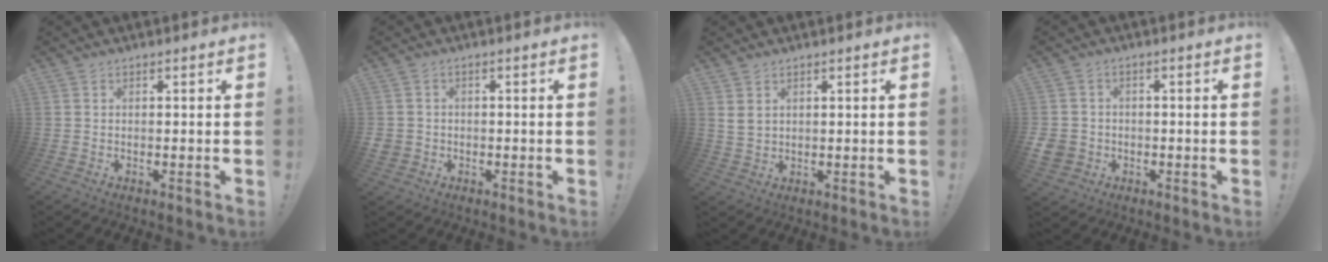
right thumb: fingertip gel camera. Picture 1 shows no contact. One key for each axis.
{"total": 2.6, "fx": -0.5, "fy": 2.4, "fz": 0.9, "tx": -0.023, "ty": 0.002, "tz": -0.008}
{"total": 3.3, "fx": 1.9, "fy": 2.0, "fz": 1.9, "tx": -0.032, "ty": -0.004, "tz": 0.036}
{"total": 4.7, "fx": -1.1, "fy": 4.2, "fz": 1.9, "tx": -0.045, "ty": 0.004, "tz": -0.021}